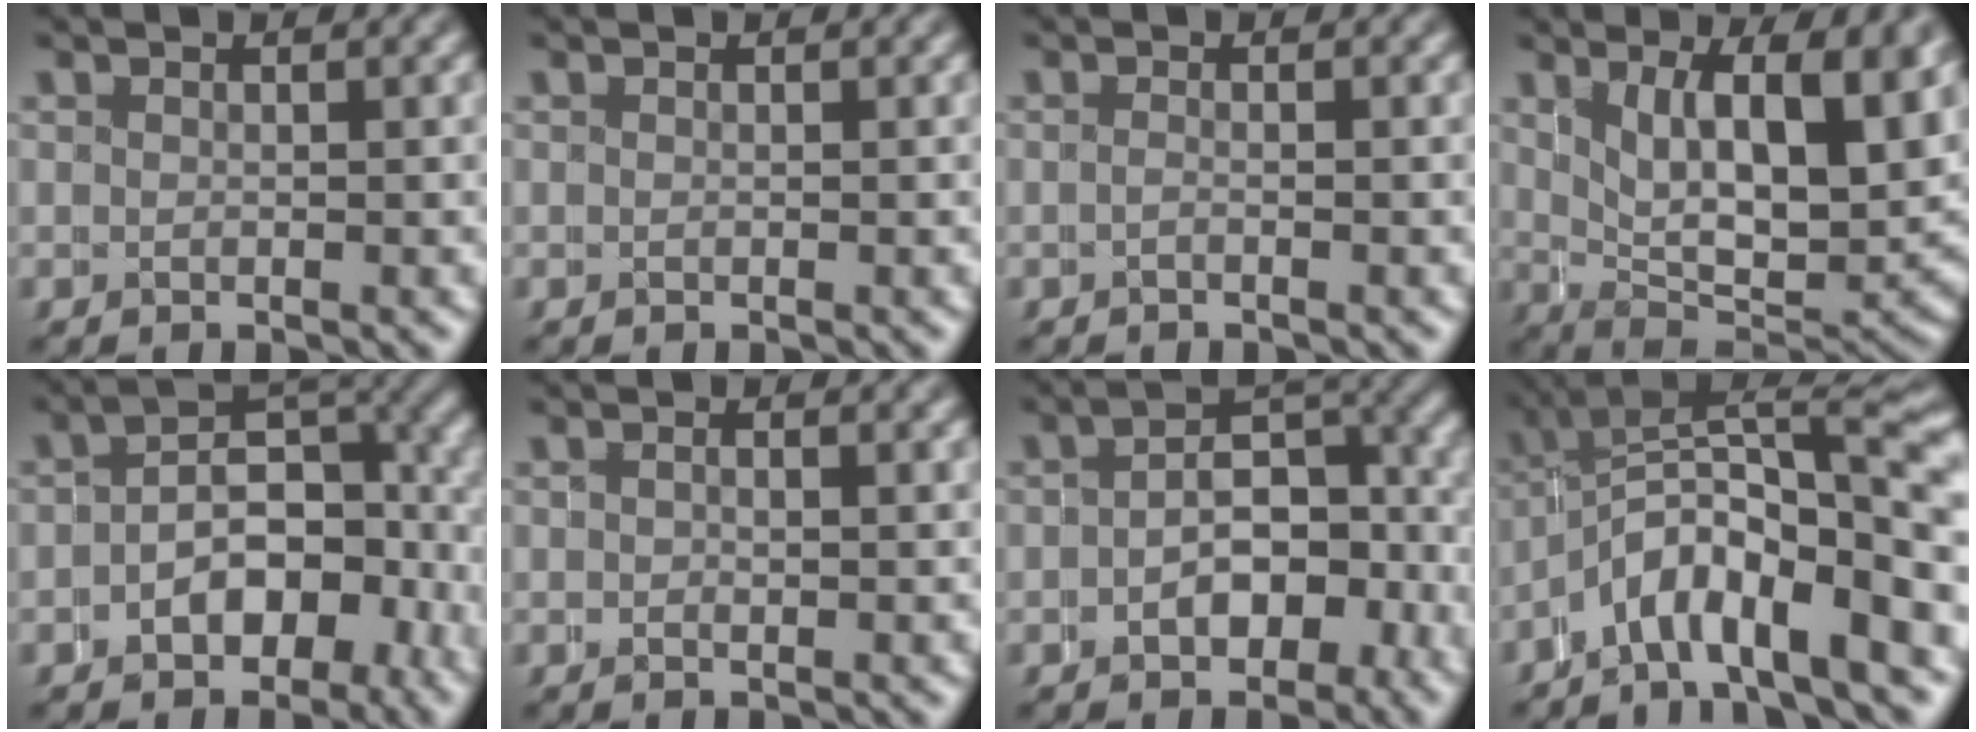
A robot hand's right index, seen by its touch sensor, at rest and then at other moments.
{"total": 0.0}
{"total": 0.6, "force": [-0.4, -0.3, 0.3], "torque": [0.002, 0.012, -0.014]}
{"total": 10.7, "force": [1.7, 4.5, 9.6], "torque": [-0.129, -0.015, 0.033]}
{"total": 6.3, "force": [-0.8, 3.8, 4.9], "torque": [-0.061, 0.006, -0.014]}
{"total": 0.7, "force": [0.1, -0.2, 0.6], "torque": [-0.007, 0.006, 0.000]}
{"total": 5.6, "force": [-1.0, 3.3, 4.3], "torque": [-0.052, 0.002, -0.015]}
{"total": 7.5, "force": [-1.2, 3.4, 6.5], "torque": [-0.093, 0.007, -0.028]}